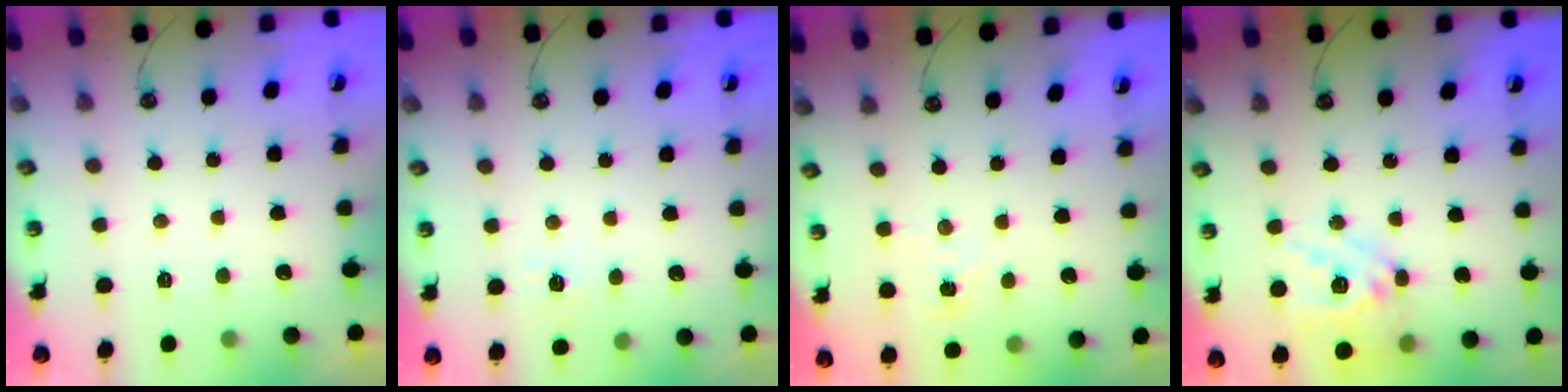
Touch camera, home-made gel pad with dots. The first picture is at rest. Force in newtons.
{"total": 5.7, "press": 5.7, "slide": 0.5}
{"total": 3.2, "press": 3.2, "slide": 0.4}
{"total": 15.0, "press": 15.0, "slide": 1.4}